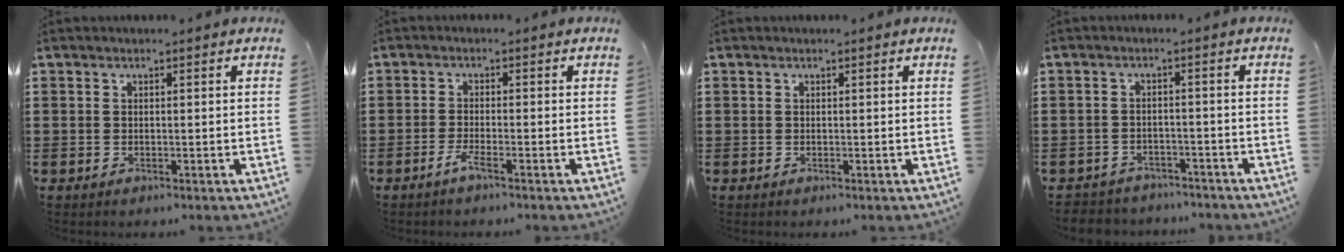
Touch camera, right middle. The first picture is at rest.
{"total": 2.3, "force": [-1.4, 0.0, 1.8], "torque": [-0.048, -0.009, -0.029]}
{"total": 0.0}
{"total": 2.6, "force": [-2.5, 0.5, -0.3], "torque": [-0.005, -0.001, -0.057]}